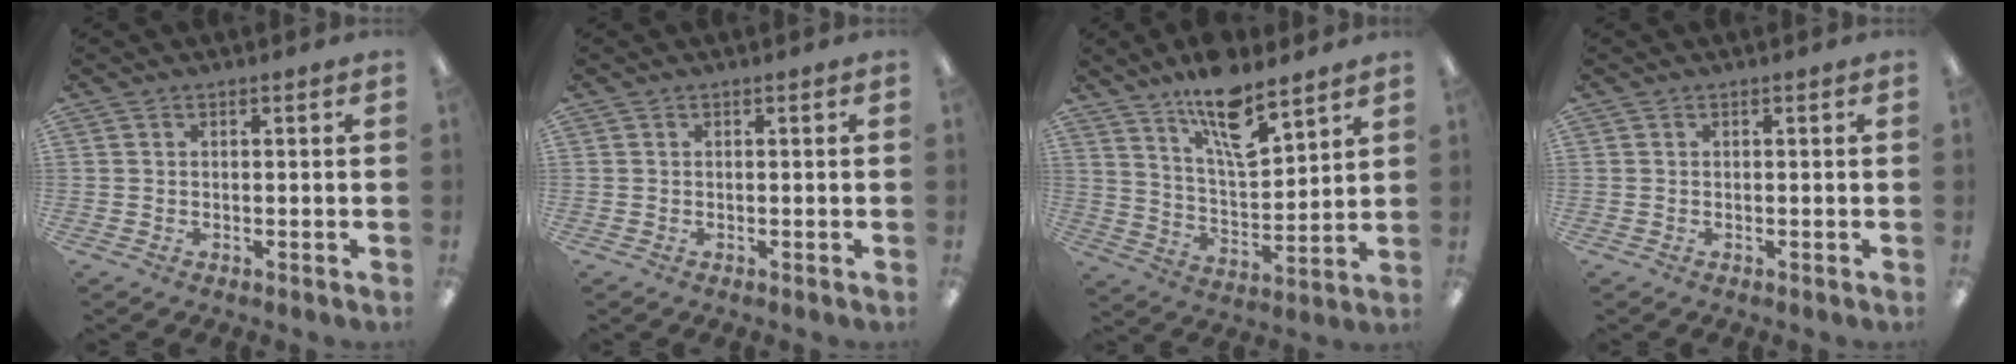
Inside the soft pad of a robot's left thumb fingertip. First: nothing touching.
{"total": 0.0}
{"total": 14.5, "force": [10.8, 4.8, 8.4], "torque": [-0.142, -0.060, 0.186]}
{"total": 0.0}